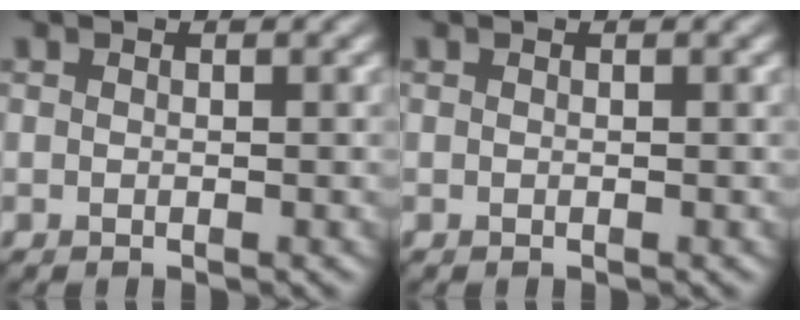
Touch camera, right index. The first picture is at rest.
{"total": 0.0}